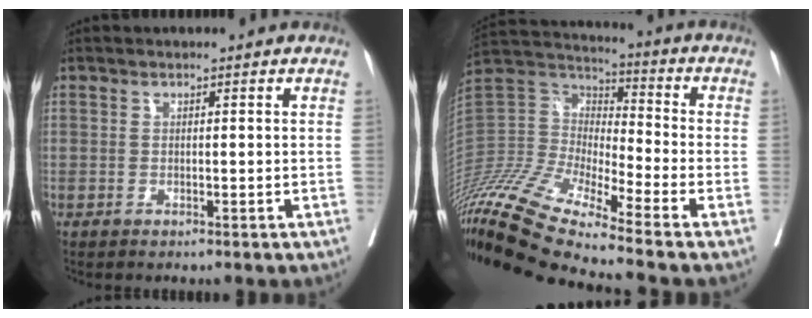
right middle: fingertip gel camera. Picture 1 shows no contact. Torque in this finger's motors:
{"motor_torque": [0.19, -1.95, 1.05, 0.21]}